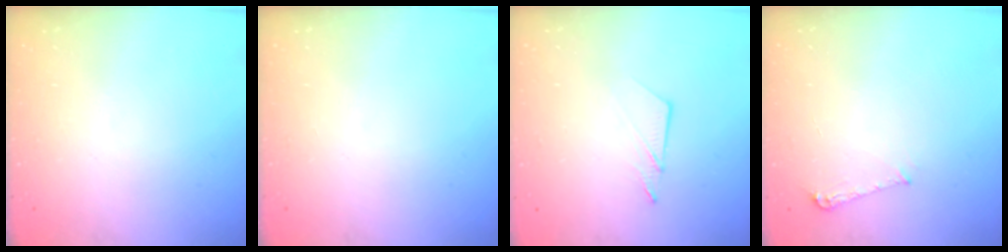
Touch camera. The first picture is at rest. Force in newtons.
{"total": 0.0}
{"total": 4.5, "press": 4.5, "slide": 0.1}
{"total": 5.3, "press": 5.2, "slide": 0.5}